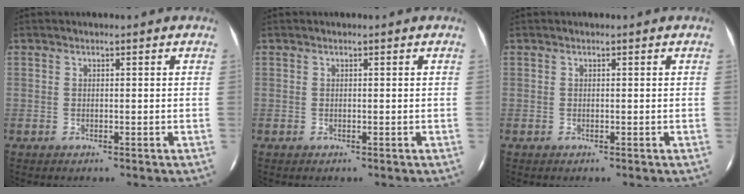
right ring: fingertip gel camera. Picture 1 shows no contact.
{"total": 0.0}
{"total": 0.0}